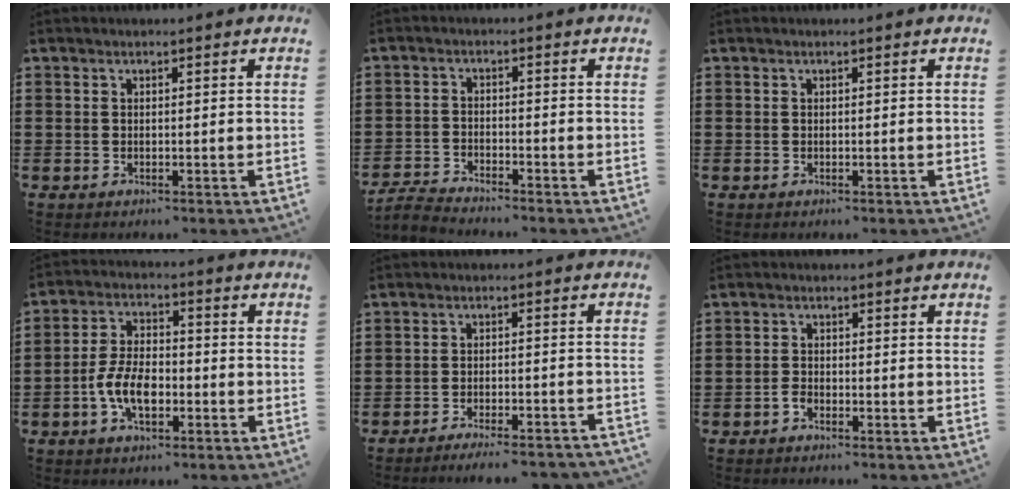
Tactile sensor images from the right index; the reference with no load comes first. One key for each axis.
{"total": 2.9, "fx": -2.9, "fy": 0.1, "fz": 0.2, "tx": -0.016, "ty": 0.001, "tz": -0.064}
{"total": 0.0}
{"total": 7.4, "fx": -2.5, "fy": 3.9, "fz": 5.8, "tx": -0.134, "ty": 0.001, "tz": -0.052}
{"total": 3.8, "fx": -3.6, "fy": -0.2, "fz": 1.2, "tx": -0.021, "ty": -0.003, "tz": -0.071}
{"total": 1.4, "fx": -1.0, "fy": 0.8, "fz": 0.5, "tx": -0.013, "ty": 0.000, "tz": -0.021}